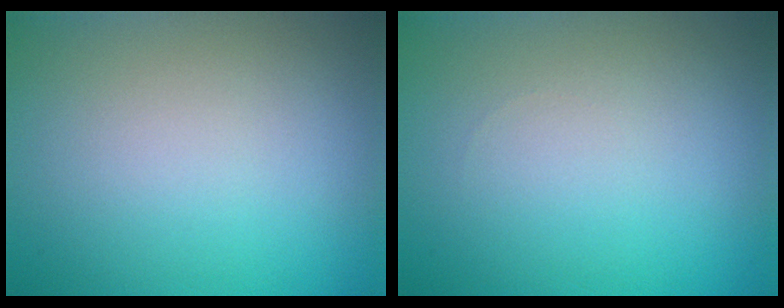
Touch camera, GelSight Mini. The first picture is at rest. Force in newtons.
{"total": 0.0}